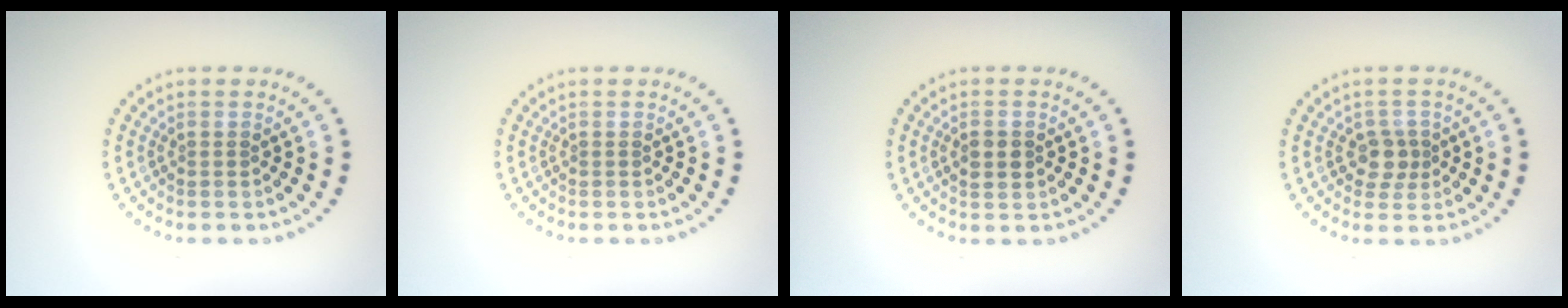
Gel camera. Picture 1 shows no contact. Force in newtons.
{"total": 0.0}
{"total": 1.4, "press": 1.4, "slide": 0.1}
{"total": 2.0, "press": 1.7, "slide": 1.0}